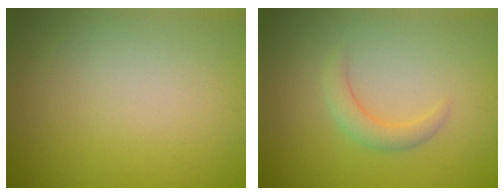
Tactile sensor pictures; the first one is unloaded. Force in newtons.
{"total": 2.0, "press": 2.0, "slide": 0.3}